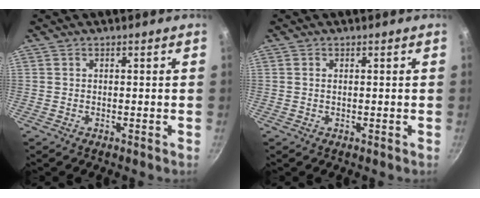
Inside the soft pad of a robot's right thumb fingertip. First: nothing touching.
{"total": 0.6, "force": [0.2, 0.3, 0.5], "torque": [-0.011, 0.000, 0.002]}